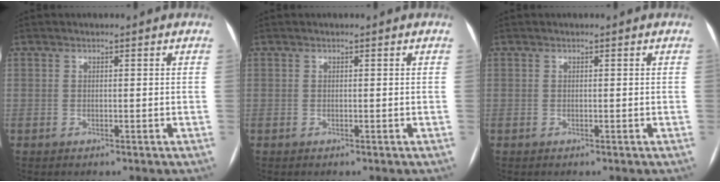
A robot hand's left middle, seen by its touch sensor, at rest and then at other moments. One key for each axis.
{"total": 0.0}
{"total": 0.0}